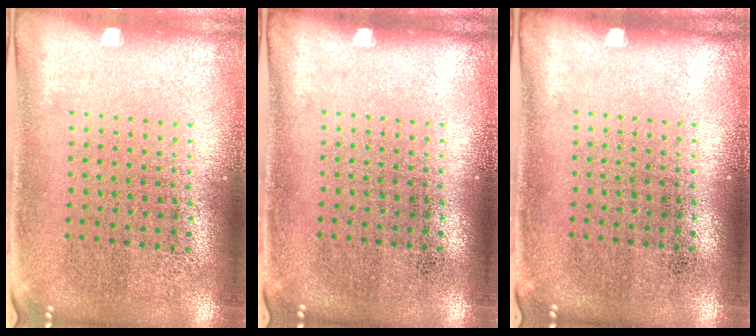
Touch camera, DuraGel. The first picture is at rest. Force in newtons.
{"total": 0.0}
{"total": 0.0}